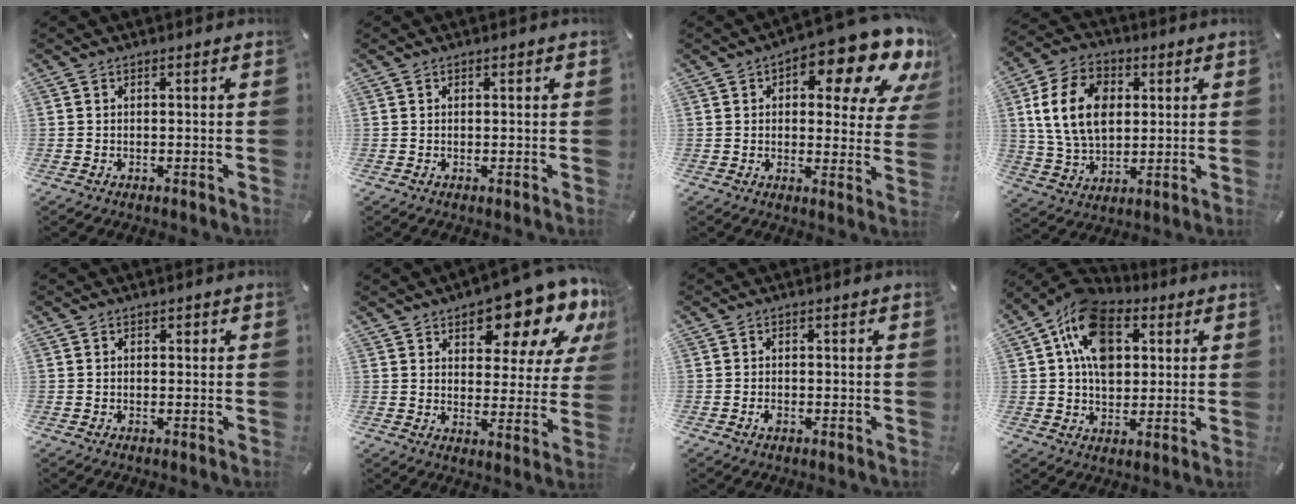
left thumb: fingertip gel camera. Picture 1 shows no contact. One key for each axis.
{"total": 0.0}
{"total": 17.1, "fx": 10.1, "fy": 7.0, "fz": 11.9, "tx": -0.153, "ty": -0.070, "tz": 0.162}
{"total": 14.1, "fx": 2.7, "fy": 10.5, "fz": 8.9, "tx": -0.183, "ty": 0.012, "tz": 0.050}
{"total": 0.8, "fx": 0.1, "fy": 0.8, "fz": 0.3, "tx": 0.001, "ty": 0.002, "tz": -0.002}
{"total": 15.4, "fx": 11.1, "fy": 6.5, "fz": 8.4, "tx": -0.105, "ty": -0.085, "tz": 0.184}
{"total": 1.3, "fx": -0.7, "fy": 0.7, "fz": 0.9, "tx": -0.017, "ty": 0.001, "tz": -0.013}
{"total": 14.7, "fx": 4.4, "fy": 10.8, "fz": 8.9, "tx": -0.165, "ty": -0.005, "tz": 0.083}